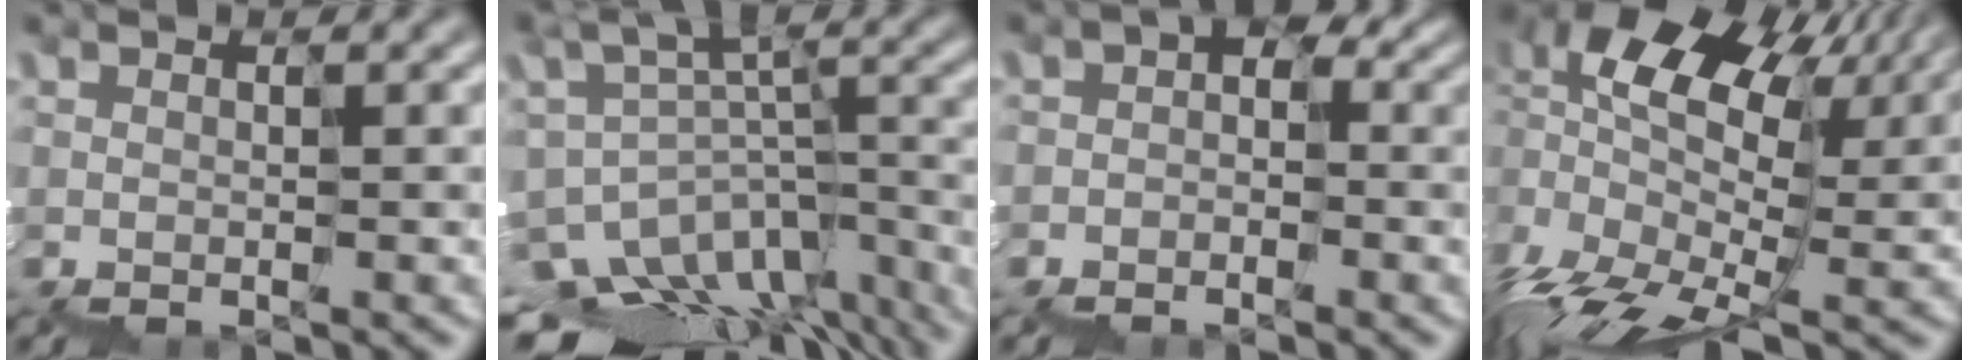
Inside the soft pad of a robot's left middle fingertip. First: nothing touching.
{"total": 10.0, "force": [-7.0, 5.5, 4.5], "torque": [-0.092, 0.009, -0.076]}
{"total": 2.6, "force": [-0.5, 1.9, 1.7], "torque": [-0.029, 0.011, -0.012]}
{"total": 13.5, "force": [2.7, 7.3, 11.0], "torque": [-0.246, 0.014, 0.061]}